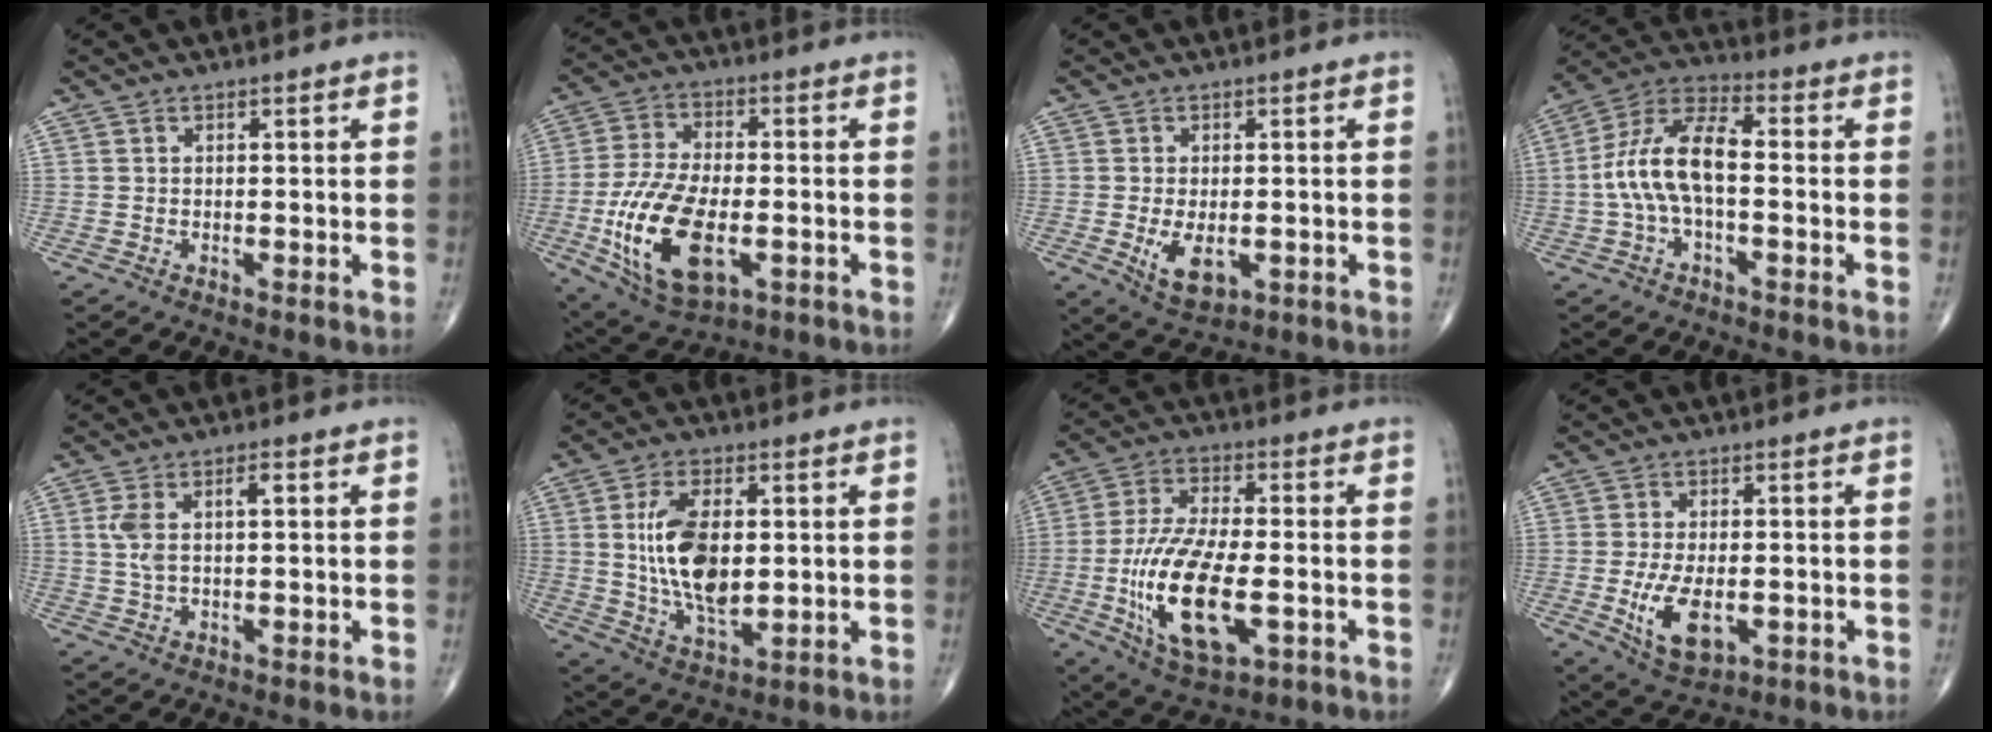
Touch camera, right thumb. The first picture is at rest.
{"total": 17.6, "force": [-4.6, 8.9, 14.5], "torque": [-0.280, 0.002, -0.070]}
{"total": 6.4, "force": [-1.5, 3.5, 5.1], "torque": [-0.081, -0.012, -0.016]}
{"total": 12.1, "force": [-1.1, 5.6, 10.7], "torque": [-0.219, 0.042, -0.027]}
{"total": 5.5, "force": [1.2, 2.2, 4.9], "torque": [-0.111, 0.014, 0.024]}
{"total": 13.9, "force": [1.3, 7.1, 11.8], "torque": [-0.214, -0.014, 0.032]}
{"total": 18.0, "force": [-4.2, 7.7, 15.7], "torque": [-0.306, 0.002, -0.064]}
{"total": 9.2, "force": [-2.3, 4.9, 7.5], "torque": [-0.132, -0.008, -0.027]}